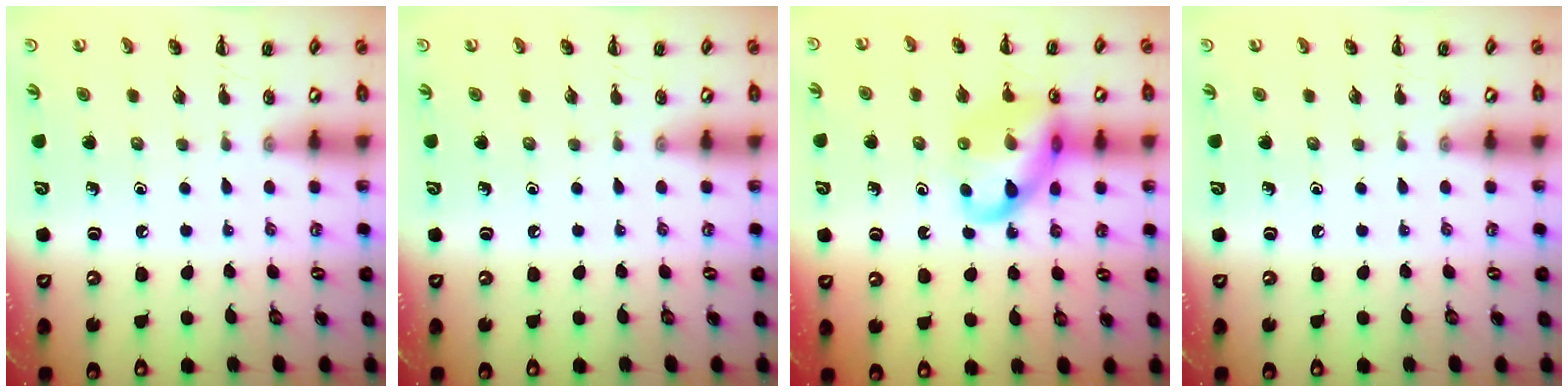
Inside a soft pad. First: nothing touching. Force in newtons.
{"total": 0.0}
{"total": 13.6, "press": 13.4, "slide": 1.9}
{"total": 0.0}